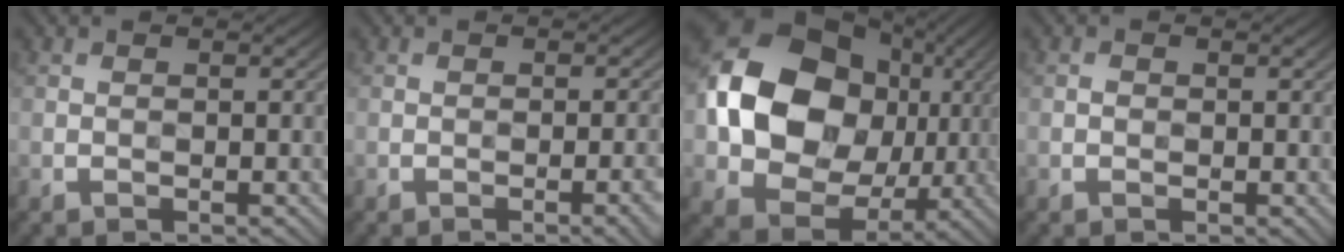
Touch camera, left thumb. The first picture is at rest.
{"total": 2.9, "force": [-1.1, 0.6, 2.6], "torque": [-0.036, 0.002, -0.017]}
{"total": 16.5, "force": [1.9, 13.3, 9.6], "torque": [-0.201, 0.000, 0.029]}
{"total": 0.7, "force": [-0.1, 0.6, 0.4], "torque": [-0.004, -0.004, -0.003]}